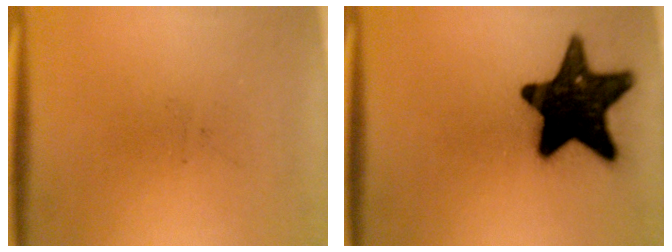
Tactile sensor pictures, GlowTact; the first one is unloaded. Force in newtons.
{"total": 18.2}